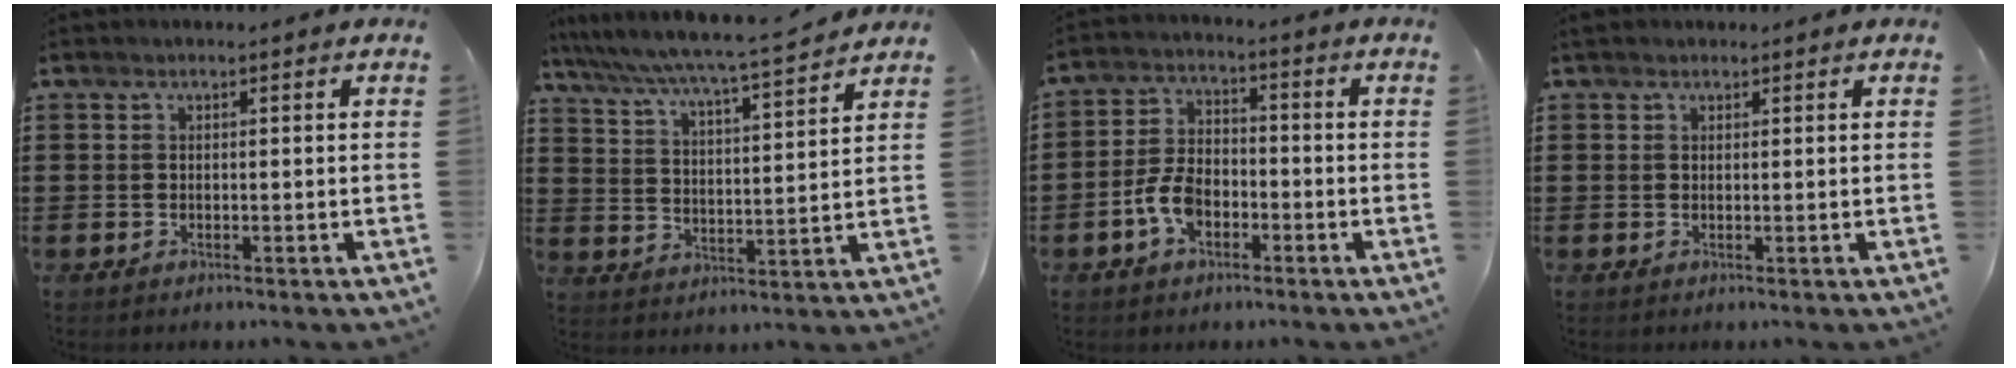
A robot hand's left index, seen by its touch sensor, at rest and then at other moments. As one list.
[{"total": 5.5, "force": [5.0, -0.5, 2.2], "torque": [-0.067, -0.040, 0.076]}, {"total": 6.2, "force": [-2.5, 3.6, 4.3], "torque": [-0.109, 0.002, -0.055]}, {"total": 0.9, "force": [0.7, 0.6, 0.2], "torque": [-0.007, 0.004, 0.013]}]